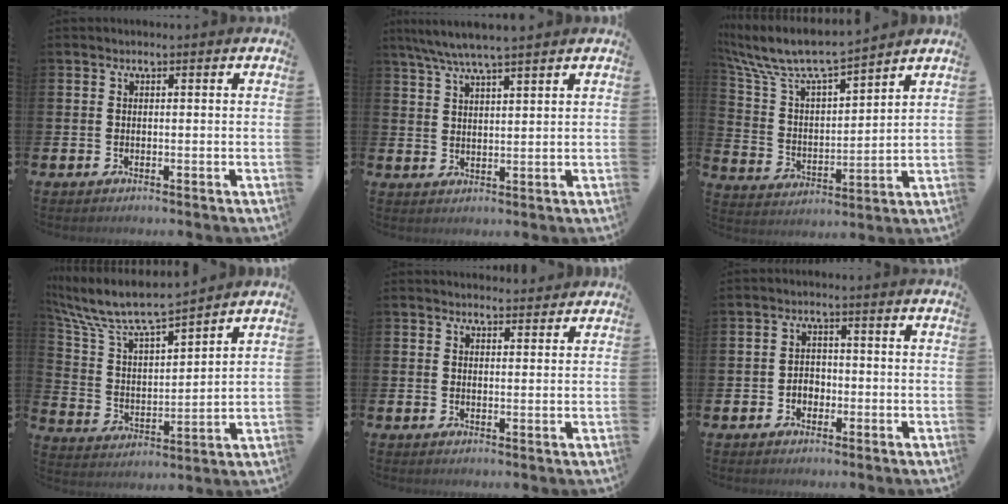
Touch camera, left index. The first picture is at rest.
{"total": 5.5, "force": [4.9, 0.1, 2.3], "torque": [-0.057, -0.016, 0.088]}
{"total": 8.7, "force": [8.1, 1.4, 2.8], "torque": [-0.095, -0.058, 0.139]}
{"total": 8.6, "force": [8.0, 1.4, 2.9], "torque": [-0.097, -0.056, 0.136]}
{"total": 2.3, "force": [2.3, 0.5, 0.0], "torque": [0.004, -0.014, 0.040]}
{"total": 2.3, "force": [-0.9, 1.8, 1.0], "torque": [-0.013, 0.000, -0.023]}